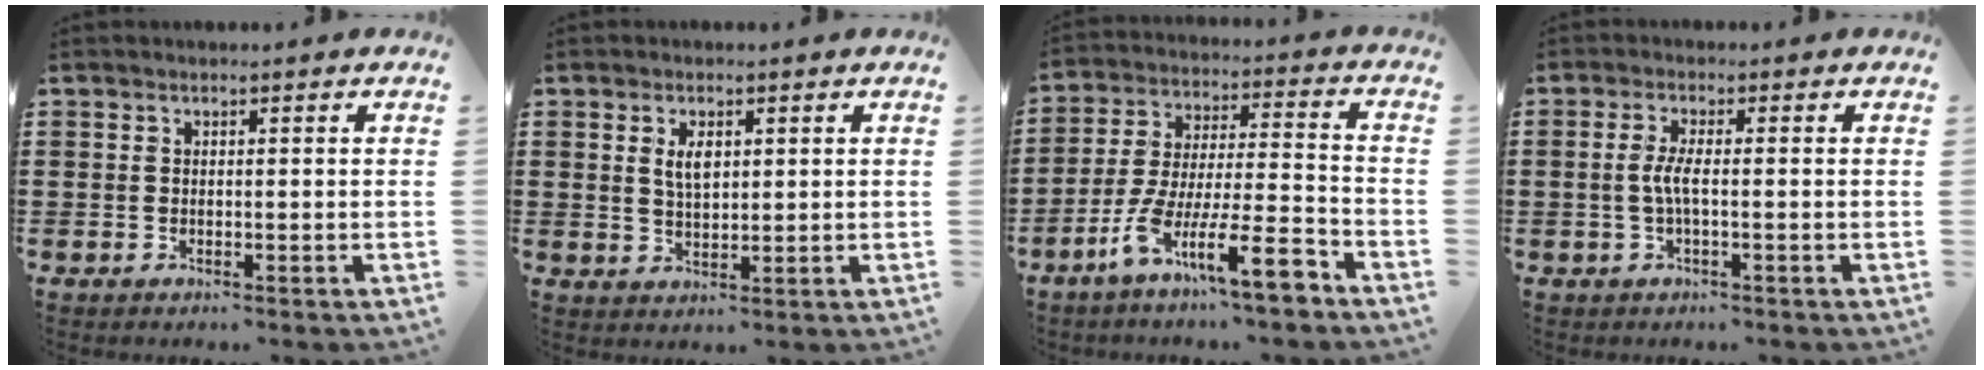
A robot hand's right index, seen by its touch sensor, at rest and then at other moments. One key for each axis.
{"total": 3.4, "fx": 1.2, "fy": 1.6, "fz": 2.7, "tx": -0.051, "ty": 0.003, "tz": 0.017}
{"total": 14.0, "fx": -9.4, "fy": 2.2, "fz": 10.2, "tx": -0.186, "ty": 0.013, "tz": -0.171}
{"total": 3.1, "fx": -0.4, "fy": 0.4, "fz": 3.1, "tx": -0.072, "ty": -0.007, "tz": -0.015}